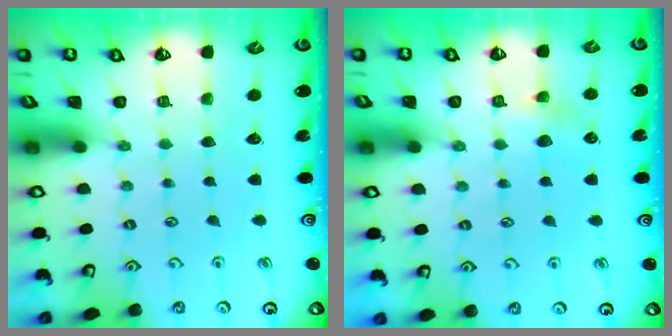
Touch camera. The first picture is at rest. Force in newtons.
{"total": 4.2, "press": 4.2, "slide": 0.4}